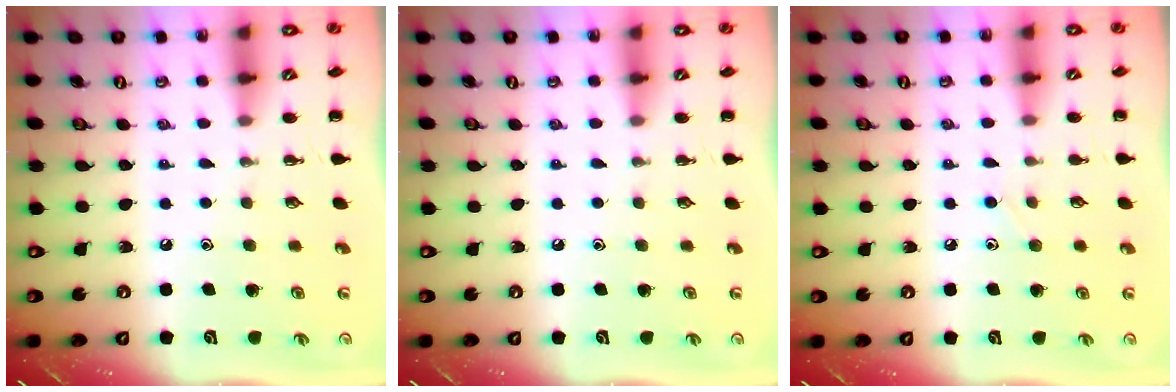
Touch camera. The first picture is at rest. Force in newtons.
{"total": 0.0}
{"total": 7.0, "press": 6.7, "slide": 2.0}